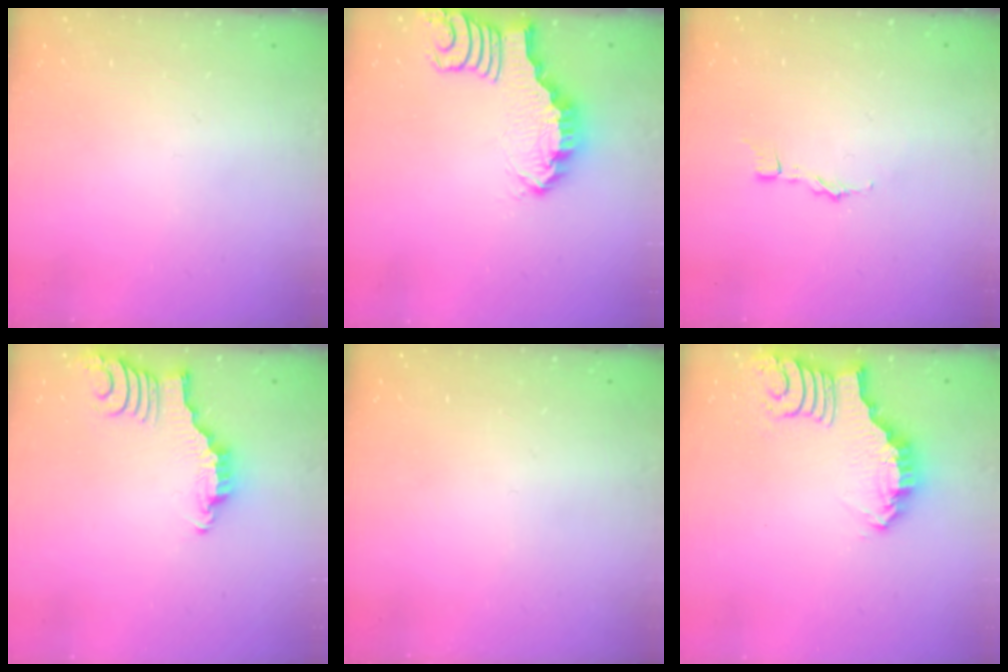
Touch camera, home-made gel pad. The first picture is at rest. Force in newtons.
{"total": 2.4, "press": 2.4, "slide": 0.2}
{"total": 1.6, "press": 1.6, "slide": 0.1}
{"total": 2.9, "press": 2.8, "slide": 0.4}
{"total": 1.5, "press": 1.5, "slide": 0.1}
{"total": 2.6, "press": 2.5, "slide": 0.5}